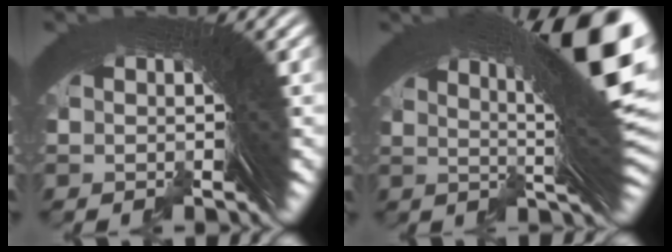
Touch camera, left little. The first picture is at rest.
{"total": 16.7, "force": [4.9, 5.4, 15.0], "torque": [-0.172, 0.026, 0.062]}